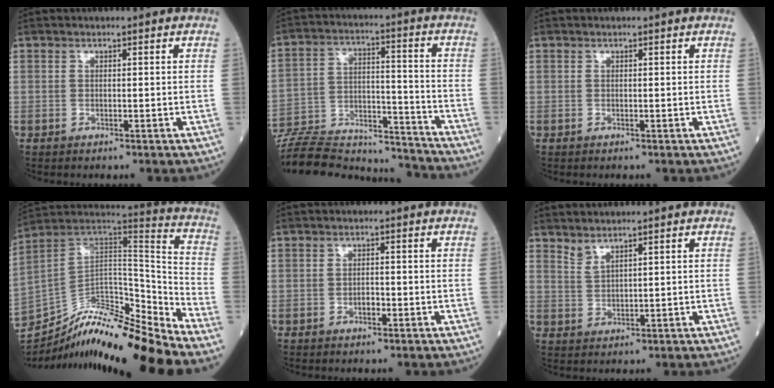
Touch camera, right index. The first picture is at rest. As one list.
[{"total": 23.2, "force": [-21.8, 4.6, 6.3], "torque": [-0.140, 0.010, -0.336]}, {"total": 0.0}, {"total": 17.7, "force": [-16.2, 0.2, 7.0], "torque": [-0.111, 0.053, -0.280]}, {"total": 1.3, "force": [-0.8, 0.6, 0.9], "torque": [-0.014, 0.003, -0.014]}, {"total": 1.9, "force": [1.8, 0.0, 0.7], "torque": [-0.016, -0.007, 0.040]}]